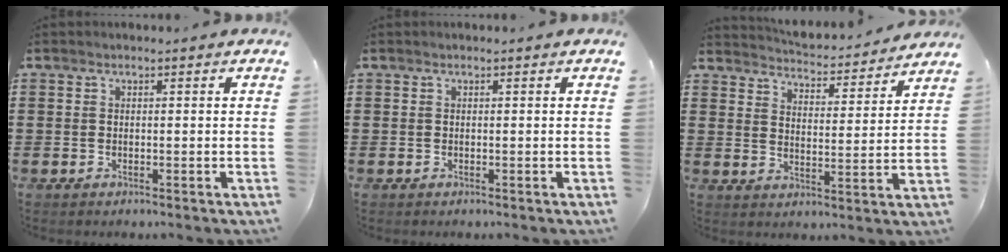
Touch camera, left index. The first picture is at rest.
{"total": 0.0}
{"total": 3.8, "force": [3.8, -0.1, 0.2], "torque": [-0.027, -0.034, 0.060]}